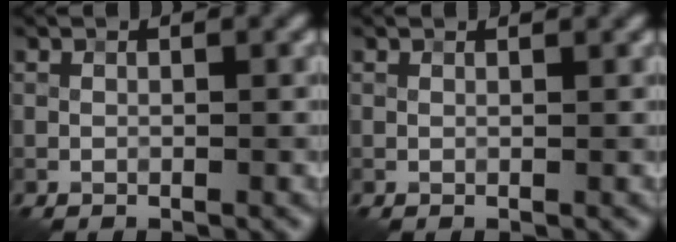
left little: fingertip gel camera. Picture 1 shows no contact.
{"total": 1.0, "force": [1.0, 0.1, 0.2], "torque": [-0.009, -0.004, 0.007]}